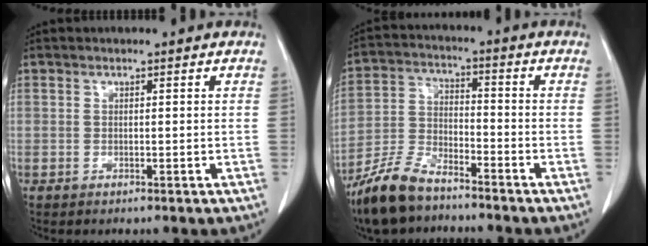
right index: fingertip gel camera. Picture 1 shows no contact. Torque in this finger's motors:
{"motor_torque": [0.68, -0.66, 0.23, 0.06]}